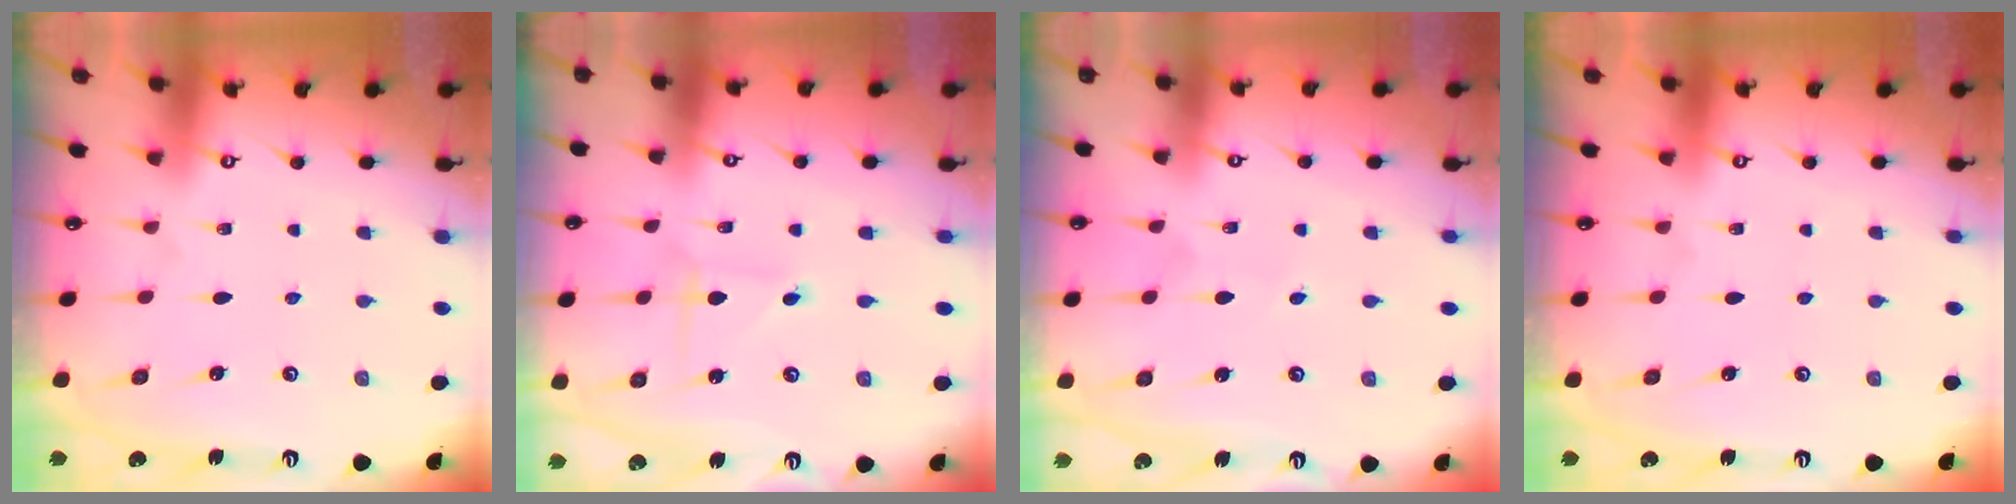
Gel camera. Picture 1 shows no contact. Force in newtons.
{"total": 1.7, "press": 1.7, "slide": 0.2}
{"total": 2.8, "press": 2.8, "slide": 0.2}
{"total": 0.0}